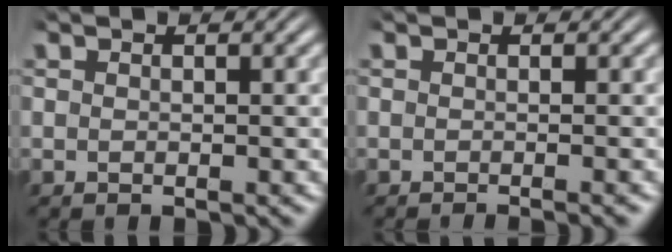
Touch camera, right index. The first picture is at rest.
{"total": 1.0, "force": [-0.9, -0.3, 0.2], "torque": [0.003, 0.003, -0.016]}